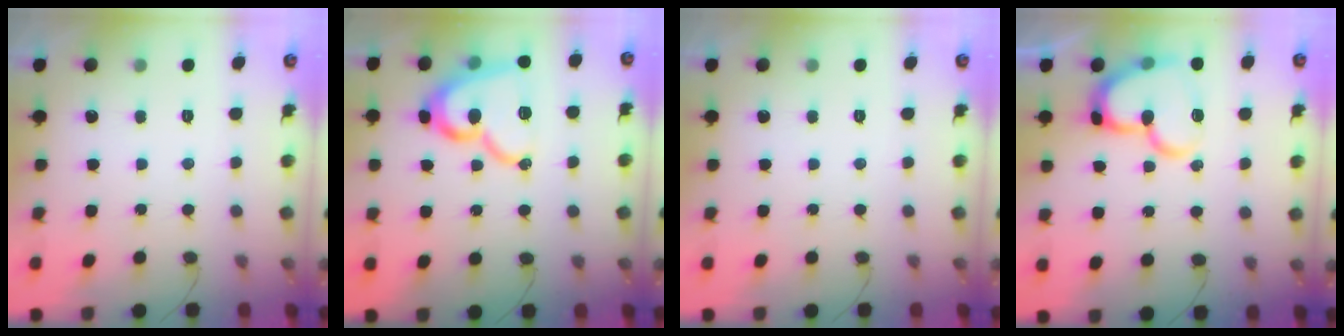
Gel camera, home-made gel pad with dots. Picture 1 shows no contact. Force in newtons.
{"total": 16.5, "press": 16.5, "slide": 1.4}
{"total": 0.0}
{"total": 15.9, "press": 15.8, "slide": 1.9}